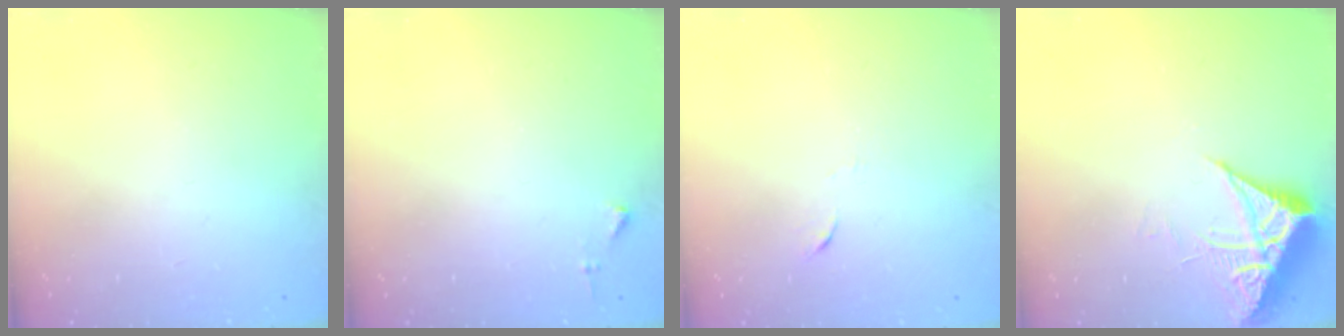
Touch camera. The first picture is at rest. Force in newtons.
{"total": 3.7, "press": 3.7, "slide": 0.5}
{"total": 4.0, "press": 4.0, "slide": 0.6}
{"total": 7.0, "press": 7.0, "slide": 0.2}